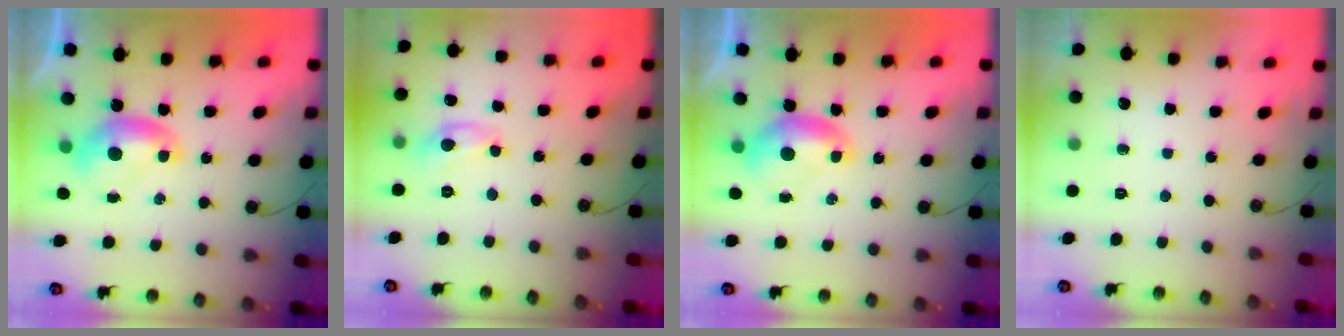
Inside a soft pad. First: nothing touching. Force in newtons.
{"total": 5.3, "press": 5.2, "slide": 0.3}
{"total": 0.0}
{"total": 0.0}